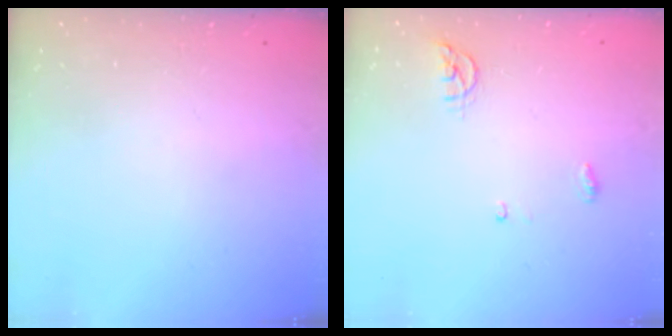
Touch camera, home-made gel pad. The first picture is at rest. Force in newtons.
{"total": 4.5, "press": 4.3, "slide": 1.2}